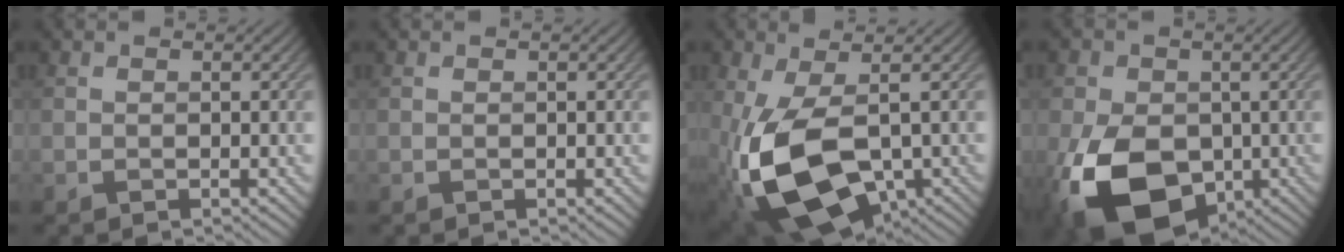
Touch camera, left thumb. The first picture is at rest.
{"total": 0.0}
{"total": 14.7, "force": [-3.4, 8.1, 11.8], "torque": [-0.267, -0.043, -0.040]}
{"total": 14.0, "force": [-4.3, 9.3, 9.6], "torque": [-0.213, -0.028, -0.078]}